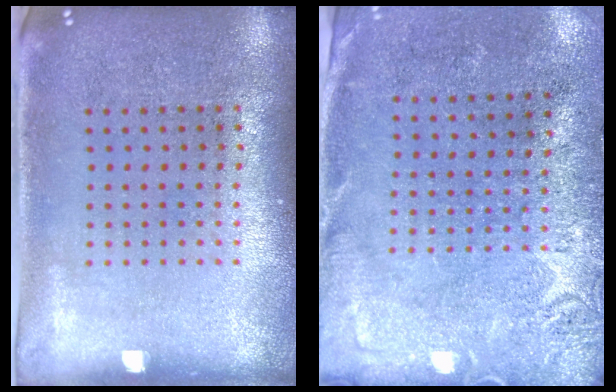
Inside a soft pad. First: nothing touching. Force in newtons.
{"total": 2.8, "press": 2.3, "slide": 1.5}